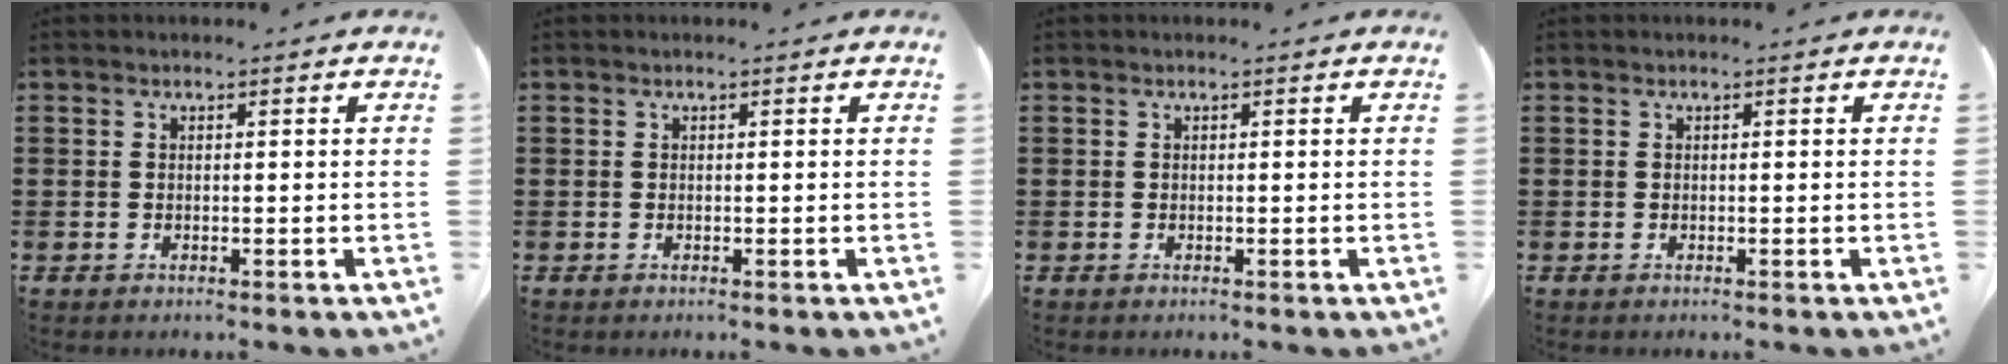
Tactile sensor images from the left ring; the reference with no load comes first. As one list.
[{"total": 0.0}, {"total": 0.0}, {"total": 0.0}]